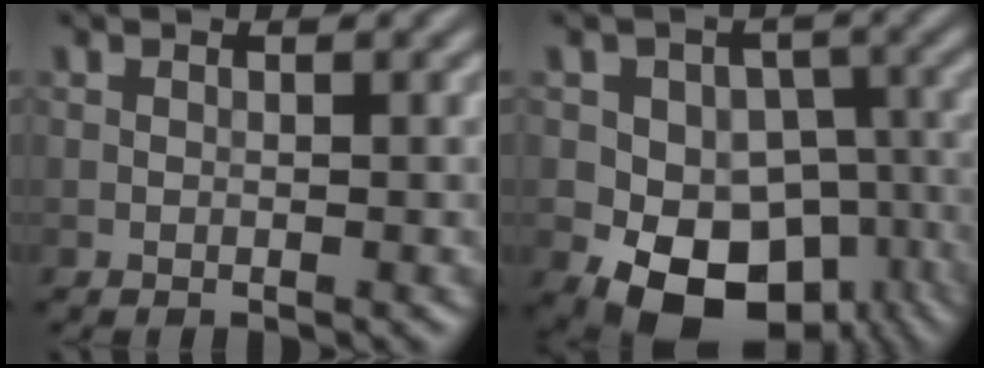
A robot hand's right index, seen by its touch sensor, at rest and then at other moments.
{"total": 10.8, "force": [-4.4, 8.0, 5.8], "torque": [-0.059, -0.007, -0.077]}